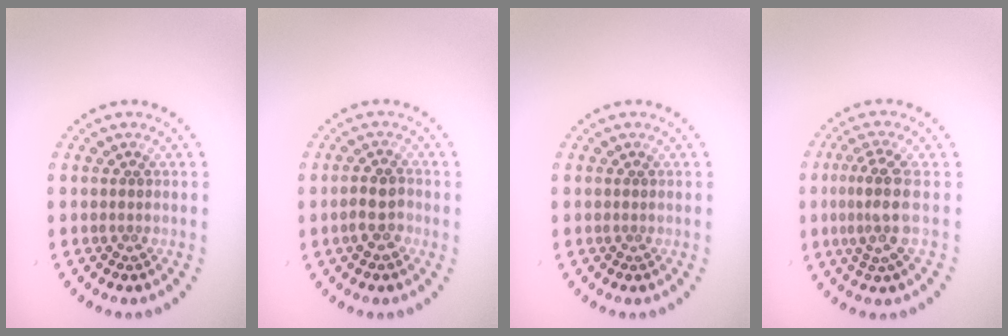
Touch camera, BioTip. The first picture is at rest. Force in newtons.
{"total": 2.3, "press": 2.2, "slide": 0.7}
{"total": 0.0}
{"total": 3.3, "press": 2.6, "slide": 2.0}